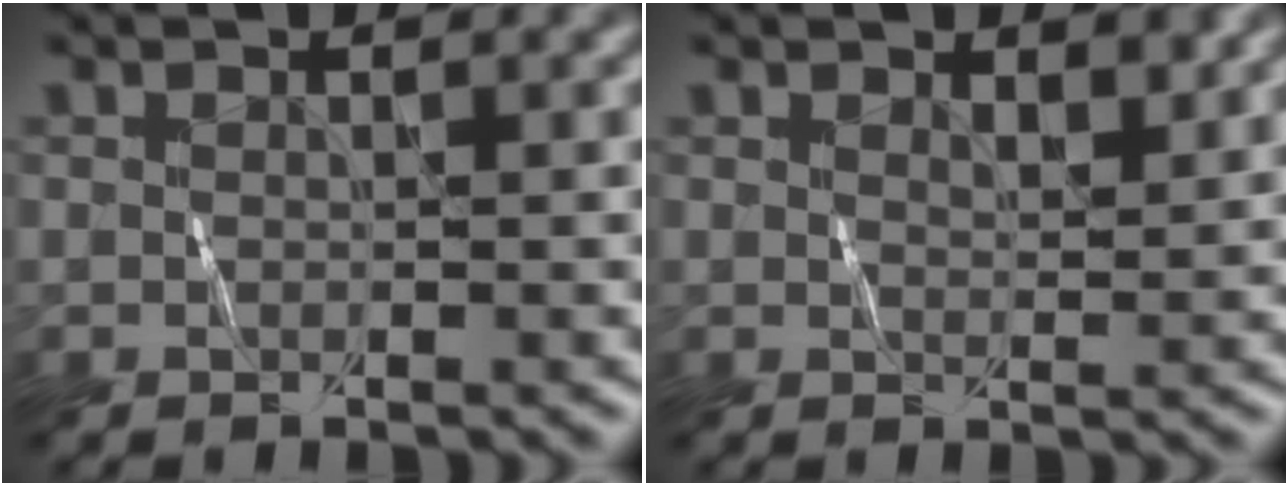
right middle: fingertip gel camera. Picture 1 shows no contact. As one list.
[{"total": 1.7, "force": [1.2, 0.6, 1.0], "torque": [-0.012, -0.004, 0.024]}]